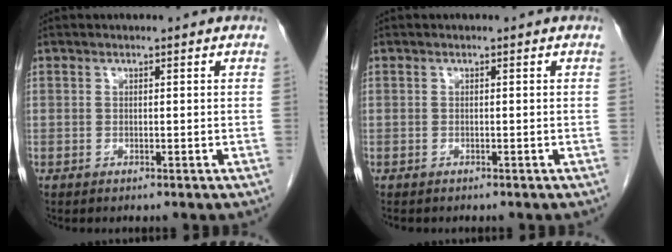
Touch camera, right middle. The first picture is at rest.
{"total": 0.9, "force": [-0.7, 0.4, 0.2], "torque": [-0.007, 0.000, -0.010]}